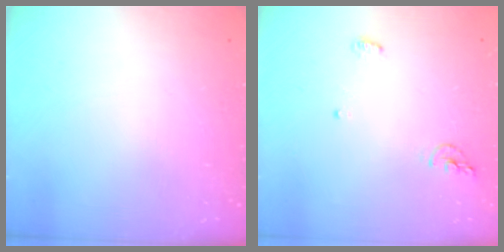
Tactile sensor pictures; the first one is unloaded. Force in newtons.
{"total": 5.2, "press": 5.0, "slide": 1.2}